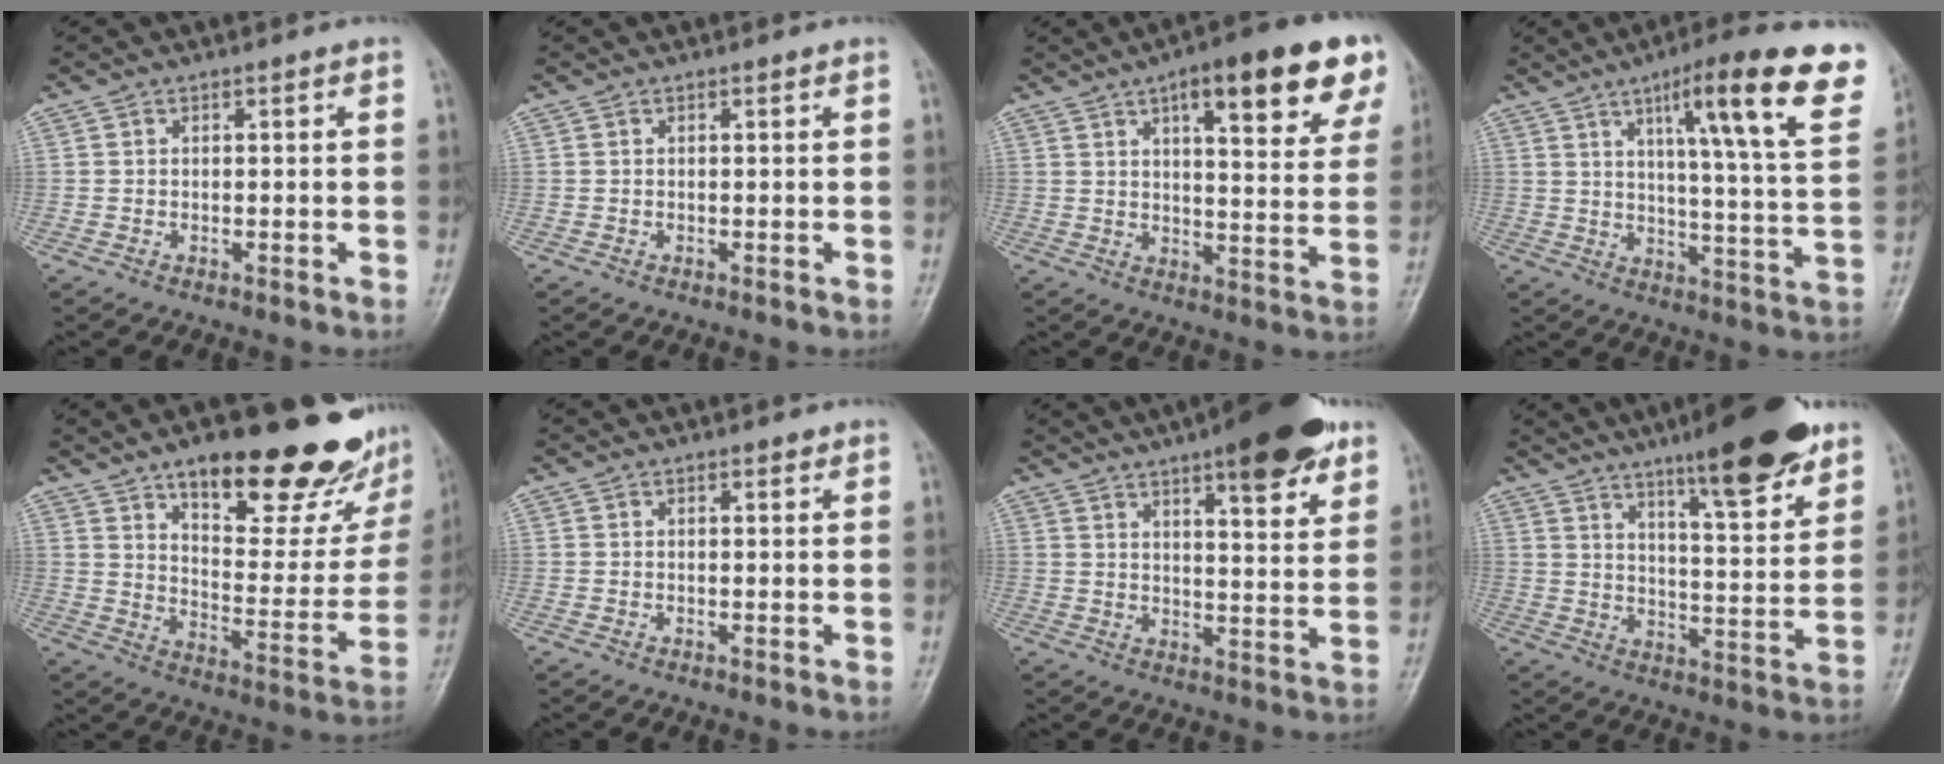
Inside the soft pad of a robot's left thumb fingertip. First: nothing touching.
{"total": 0.0}
{"total": 19.3, "force": [10.8, 5.3, 15.1], "torque": [-0.167, -0.035, 0.140]}
{"total": 21.4, "force": [11.2, 3.1, 18.0], "torque": [-0.226, -0.036, 0.153]}
{"total": 27.1, "force": [17.1, 9.6, 18.7], "torque": [-0.211, -0.073, 0.248]}
{"total": 0.8, "force": [0.6, 0.3, 0.4], "torque": [-0.006, -0.004, 0.007]}
{"total": 15.3, "force": [9.6, 4.0, 11.2], "torque": [-0.127, -0.042, 0.134]}
{"total": 16.6, "force": [11.2, 3.2, 11.8], "torque": [-0.149, -0.062, 0.172]}